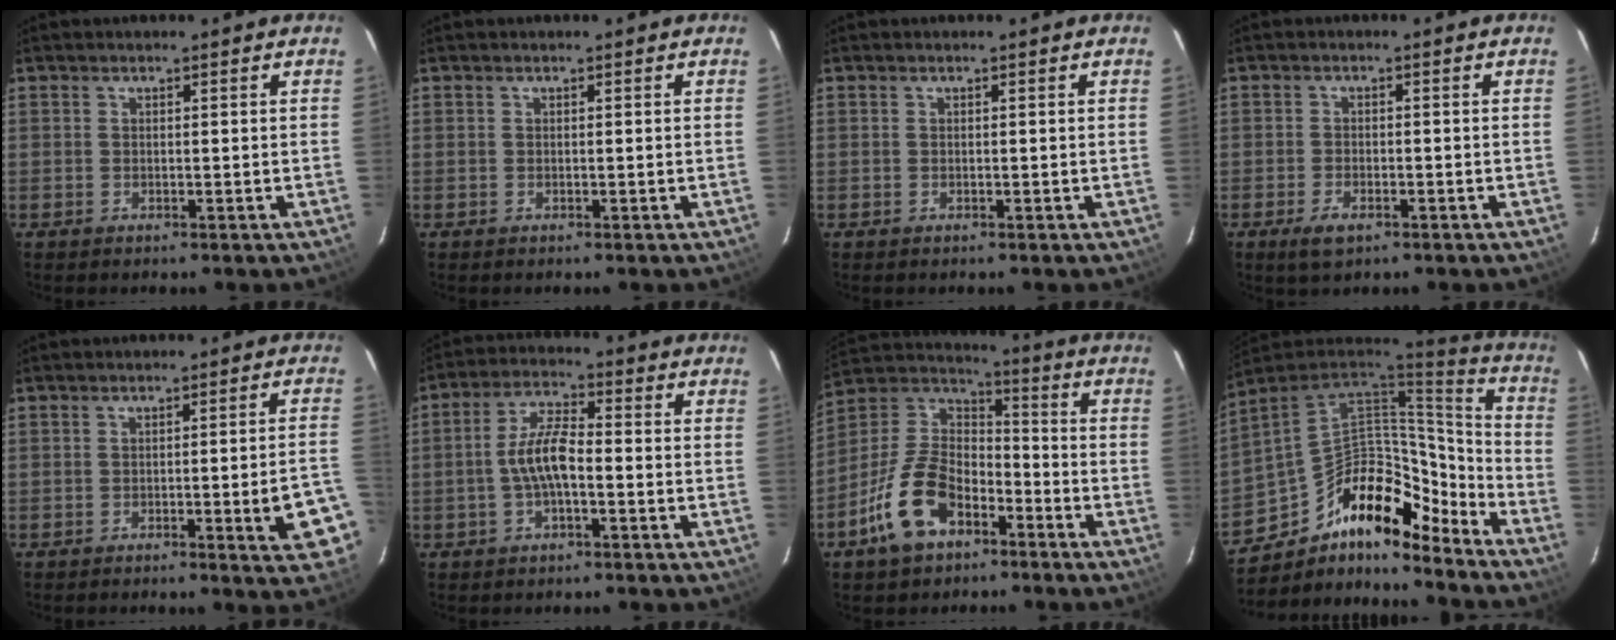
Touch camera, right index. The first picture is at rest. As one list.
[{"total": 0.0}, {"total": 0.0}, {"total": 3.9, "force": [-2.3, 1.8, 2.6], "torque": [-0.063, -0.008, -0.040]}, {"total": 7.0, "force": [-3.2, 0.6, 6.2], "torque": [-0.073, -0.001, -0.035]}, {"total": 7.0, "force": [-1.8, 2.3, 6.3], "torque": [-0.131, 0.014, -0.035]}, {"total": 15.9, "force": [-8.4, 9.8, 9.3], "torque": [-0.207, 0.022, -0.144]}, {"total": 22.1, "force": [-13.5, 11.8, 12.9], "torque": [-0.255, 0.026, -0.211]}]